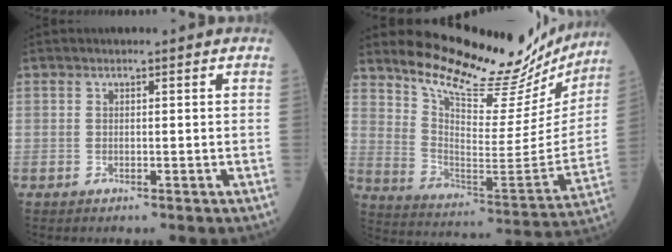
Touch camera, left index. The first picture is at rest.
{"total": 24.1, "force": [22.1, 5.2, 8.0], "torque": [-0.121, -0.078, 0.304]}